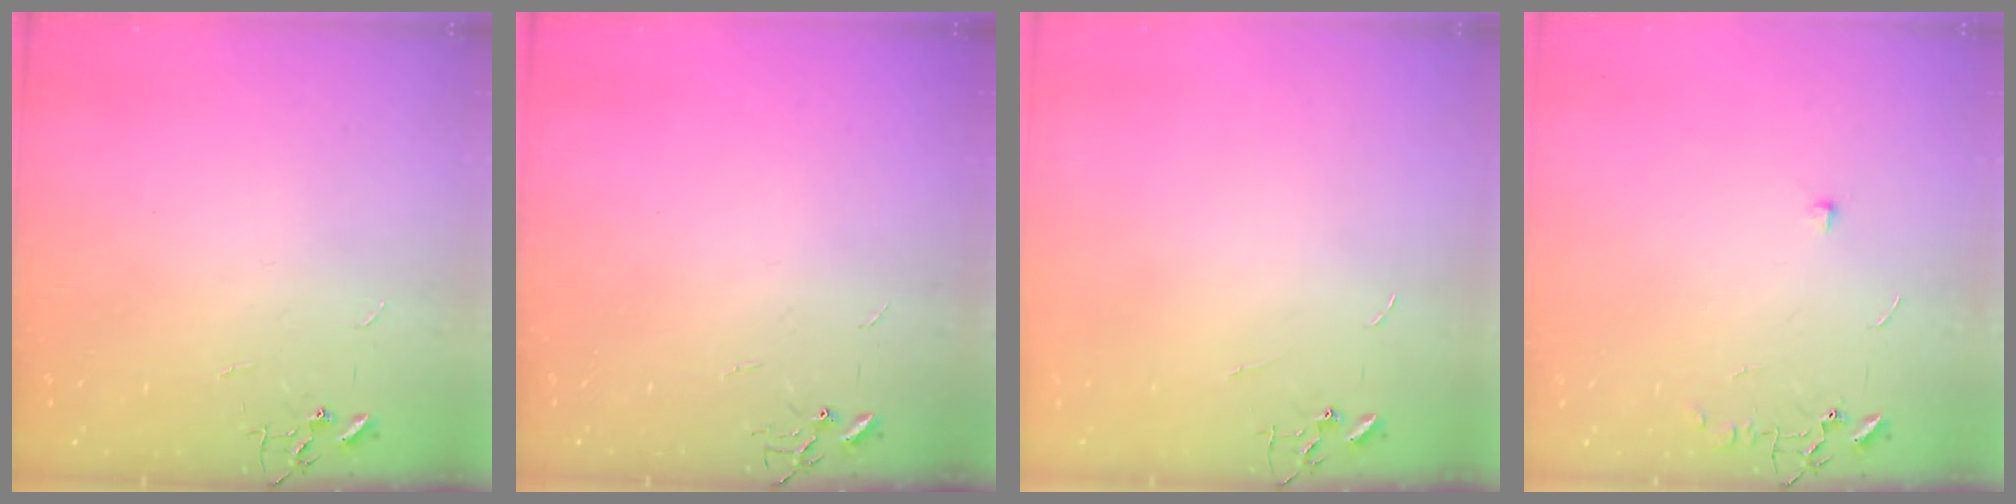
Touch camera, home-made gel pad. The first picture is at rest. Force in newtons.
{"total": 0.0}
{"total": 0.0}
{"total": 6.1, "press": 6.1, "slide": 0.8}